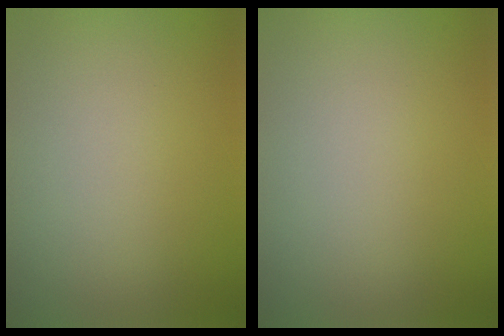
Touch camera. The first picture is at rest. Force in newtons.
{"total": 0.0}